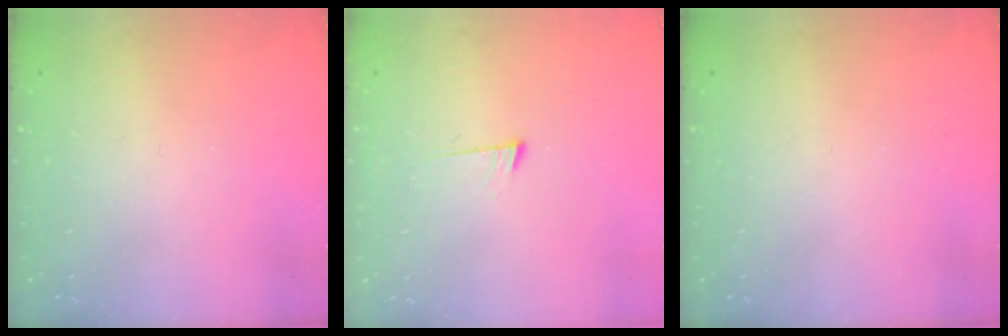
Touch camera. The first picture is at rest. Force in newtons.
{"total": 4.3, "press": 4.2, "slide": 0.5}
{"total": 0.0}